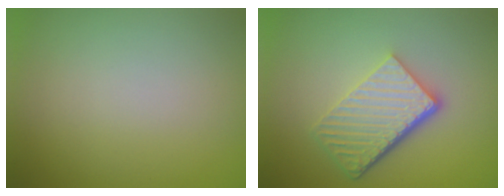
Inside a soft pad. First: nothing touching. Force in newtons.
{"total": 6.1, "press": 4.2, "slide": 4.5}